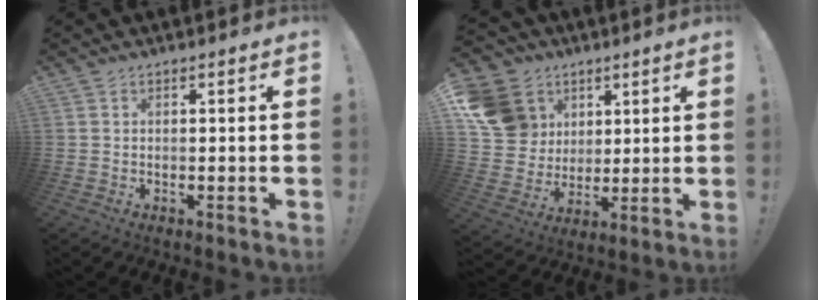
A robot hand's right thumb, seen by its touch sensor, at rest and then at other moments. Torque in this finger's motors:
{"motor_torque": [0.14, 1.62, 0.36, -0.09, 0.07]}